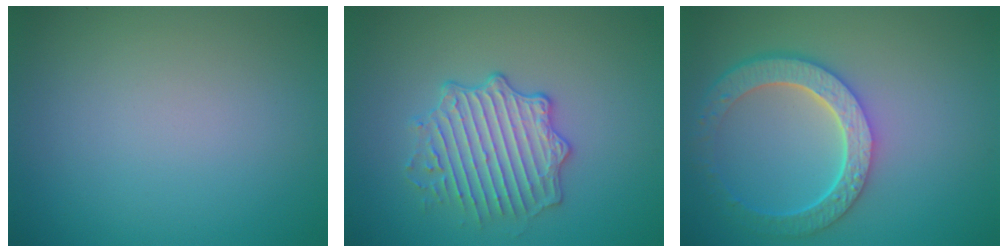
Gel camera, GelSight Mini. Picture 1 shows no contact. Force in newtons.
{"total": 4.0, "press": 3.8, "slide": 1.2}
{"total": 6.0, "press": 4.6, "slide": 3.9}